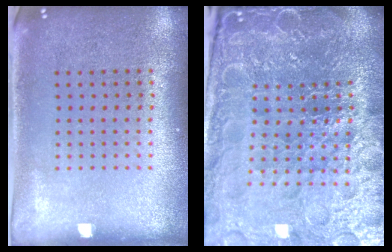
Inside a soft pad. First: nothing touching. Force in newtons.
{"total": 6.9, "press": 6.0, "slide": 3.3}